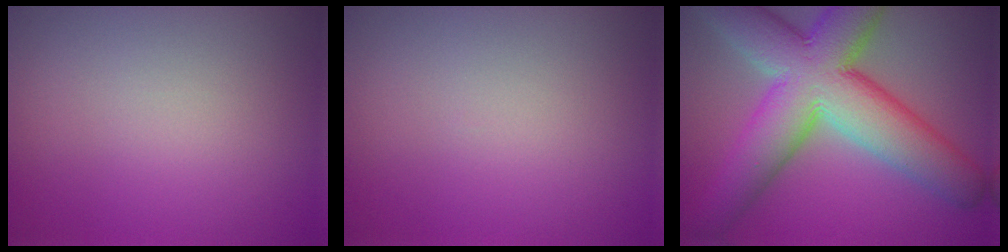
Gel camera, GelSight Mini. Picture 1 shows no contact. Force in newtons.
{"total": 0.0}
{"total": 12.6, "press": 12.6, "slide": 0.7}